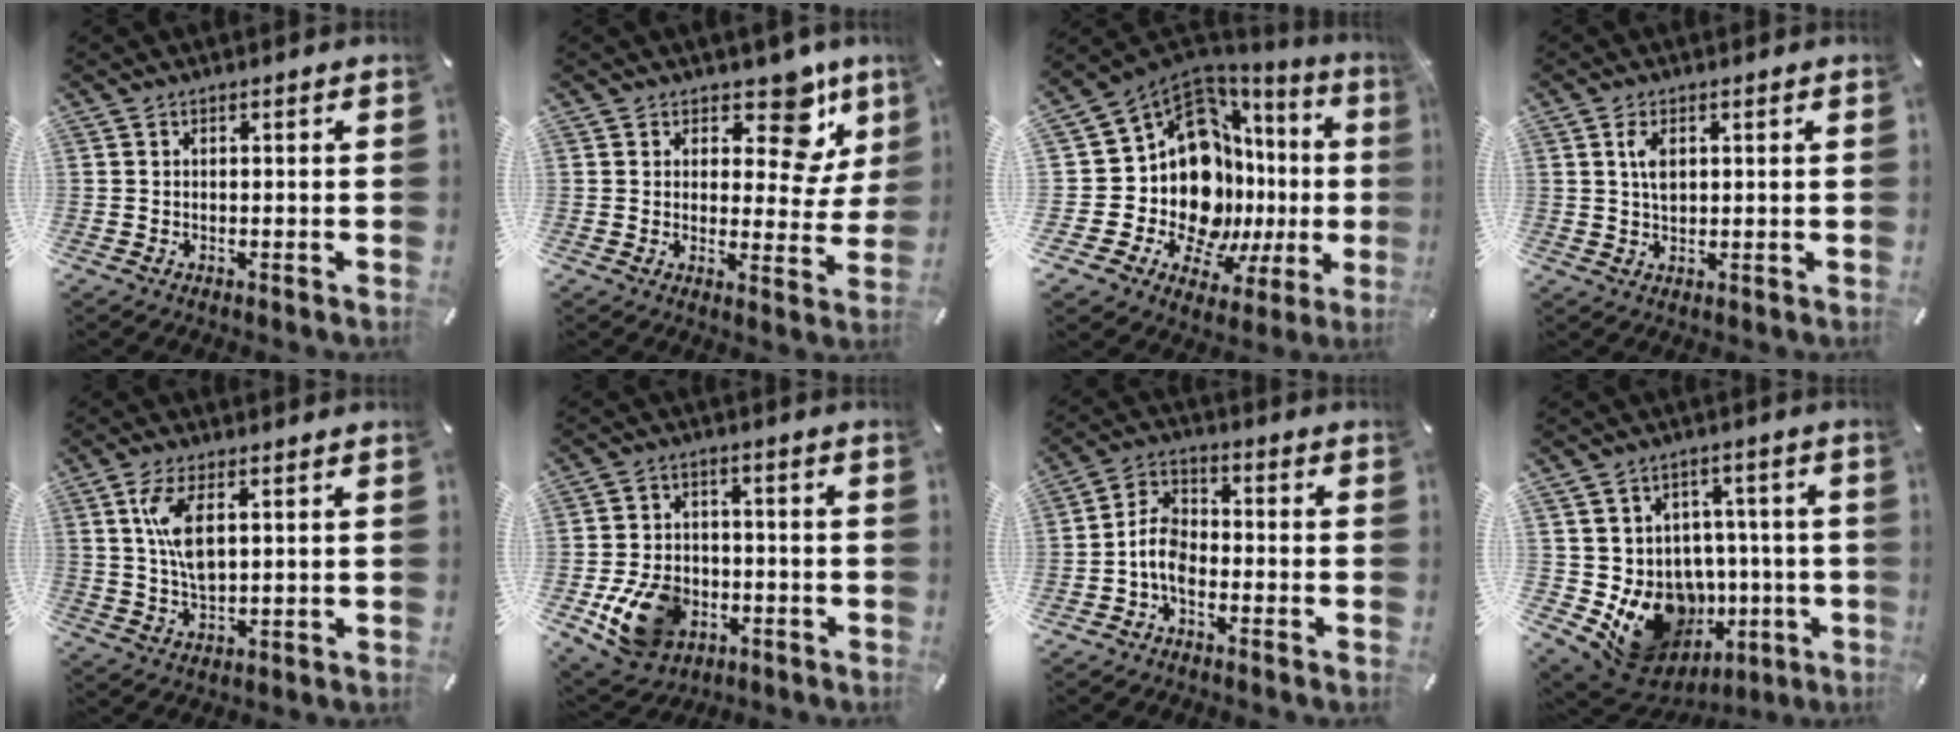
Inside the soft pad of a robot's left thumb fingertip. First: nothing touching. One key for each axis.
{"total": 11.7, "fx": 7.4, "fy": 5.7, "fz": 7.1, "tx": -0.081, "ty": -0.057, "tz": 0.125}
{"total": 22.6, "fx": 0.7, "fy": 16.0, "fz": 15.9, "tx": -0.290, "ty": -0.071, "tz": 0.046}
{"total": 4.0, "fx": 1.2, "fy": 2.2, "fz": 3.1, "tx": -0.068, "ty": 0.000, "tz": 0.016}
{"total": 8.3, "fx": 2.6, "fy": 3.8, "fz": 6.9, "tx": -0.147, "ty": -0.003, "tz": 0.042}
{"total": 12.8, "fx": -4.3, "fy": 9.8, "fz": 7.1, "tx": -0.151, "ty": 0.023, "tz": -0.071}
{"total": 7.2, "fx": -3.1, "fy": 4.4, "fz": 4.7, "tx": -0.102, "ty": 0.017, "tz": -0.060}
{"total": 15.3, "fx": -4.4, "fy": 13.0, "fz": 6.8, "tx": -0.106, "ty": -0.002, "tz": -0.045}